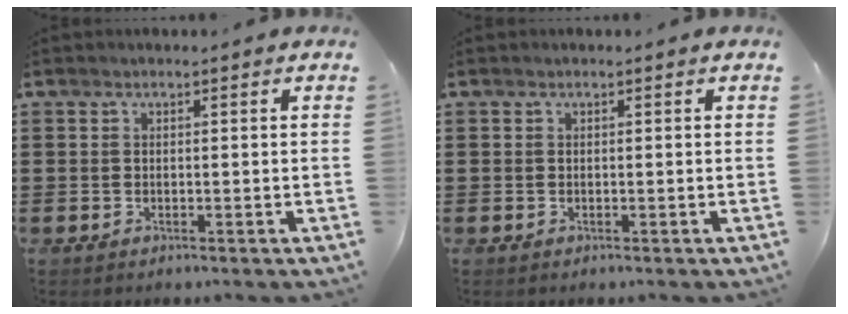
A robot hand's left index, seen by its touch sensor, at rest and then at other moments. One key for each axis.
{"total": 0.0}